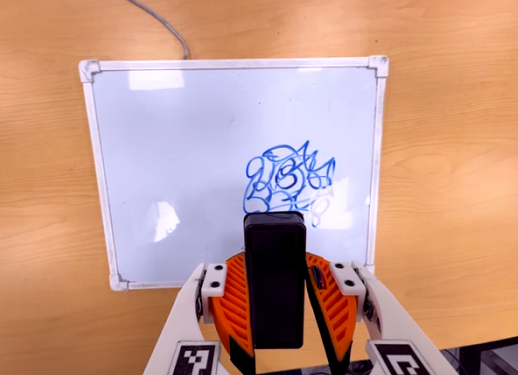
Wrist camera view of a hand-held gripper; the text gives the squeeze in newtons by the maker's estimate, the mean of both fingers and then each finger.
{"total": 5.8, "left": 5.6, "right": 5.9}